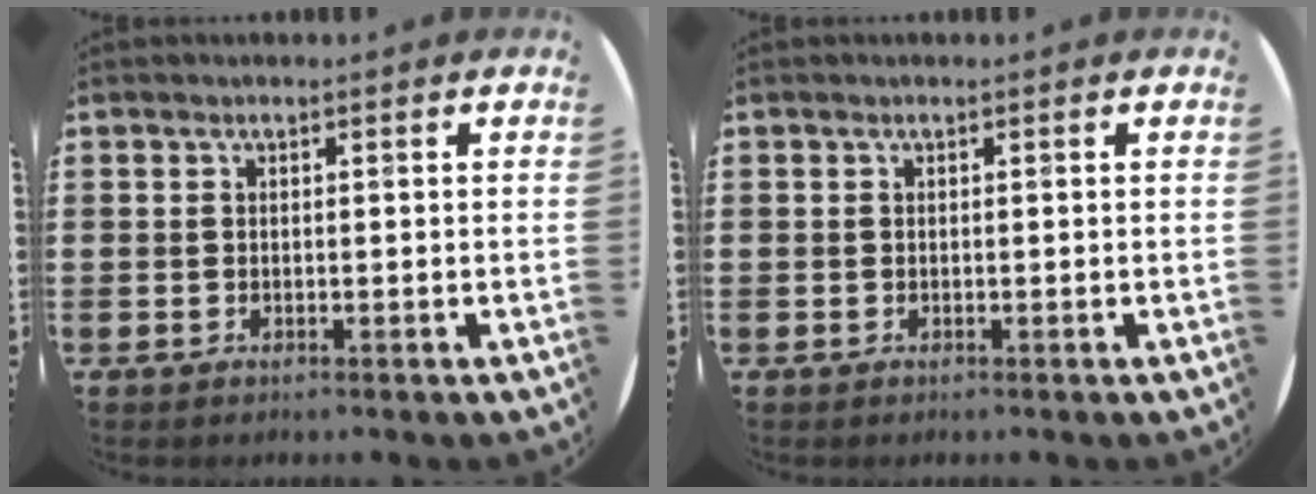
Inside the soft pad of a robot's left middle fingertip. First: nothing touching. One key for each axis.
{"total": 0.0}